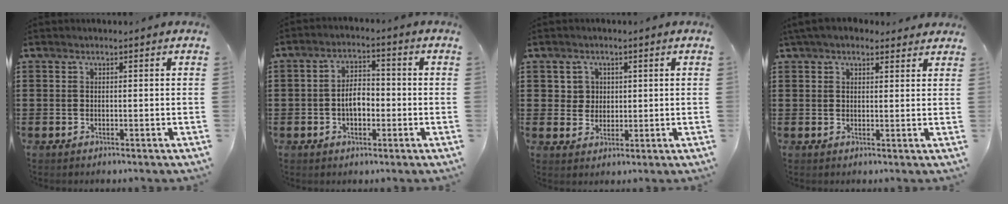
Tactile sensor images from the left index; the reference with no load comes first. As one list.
[{"total": 4.6, "force": [-1.0, 2.4, 3.8], "torque": [-0.061, 0.005, -0.023]}, {"total": 3.0, "force": [1.0, 2.8, 0.5], "torque": [-0.026, 0.009, 0.017]}, {"total": 3.8, "force": [3.1, 1.2, 1.7], "torque": [-0.042, 0.002, 0.058]}]